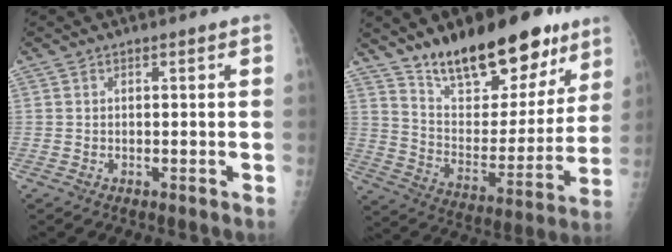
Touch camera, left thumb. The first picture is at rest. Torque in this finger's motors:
{"motor_torque": [0.59, 0.43, 1.40, -1.38, 0.12]}